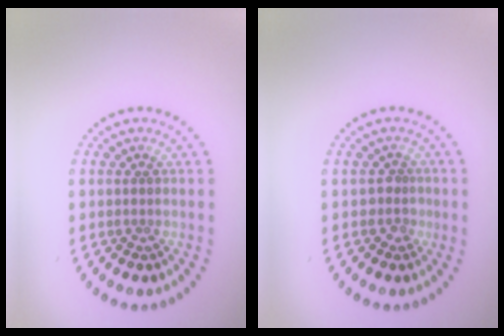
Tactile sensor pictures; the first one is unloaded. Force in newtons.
{"total": 1.4, "press": 1.0, "slide": 1.0}